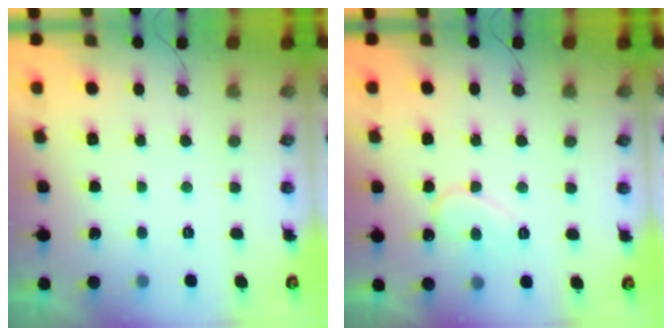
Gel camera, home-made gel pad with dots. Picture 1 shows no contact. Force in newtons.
{"total": 9.5, "press": 9.5, "slide": 0.9}